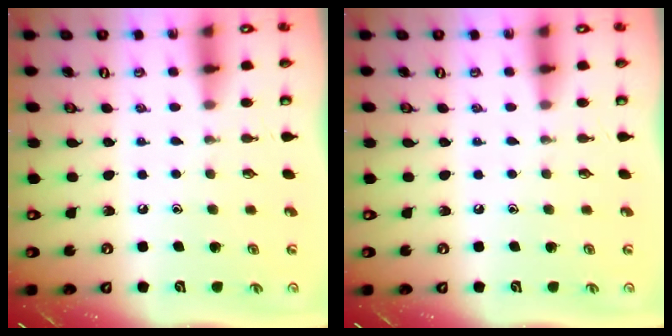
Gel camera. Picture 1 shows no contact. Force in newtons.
{"total": 0.0}